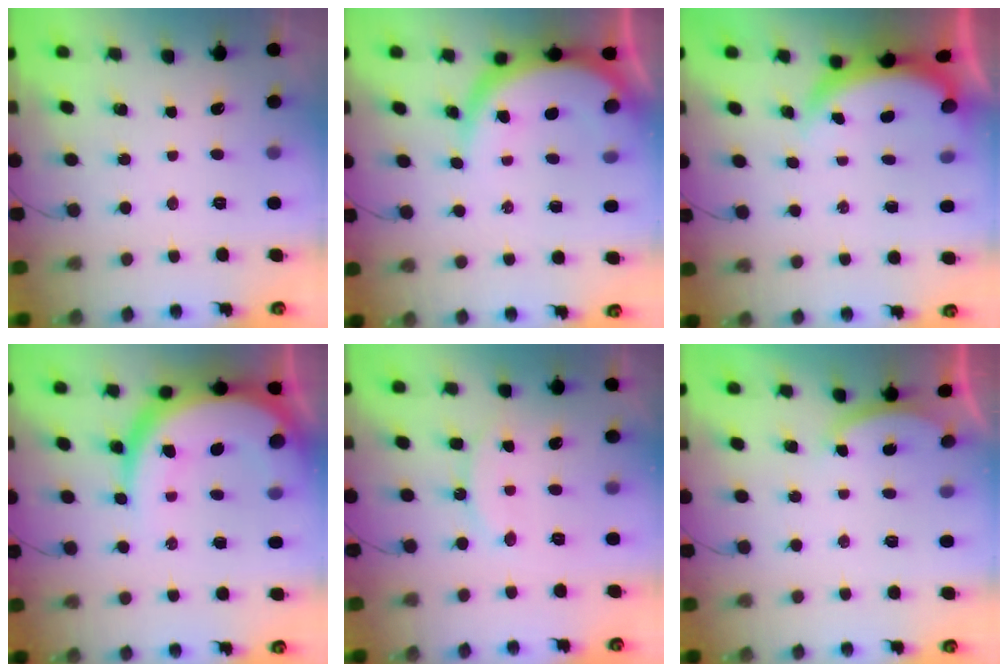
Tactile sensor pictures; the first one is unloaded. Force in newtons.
{"total": 9.5, "press": 9.4, "slide": 0.9}
{"total": 4.0, "press": 4.0, "slide": 0.2}
{"total": 19.7, "press": 19.6, "slide": 1.6}
{"total": 11.0, "press": 10.9, "slide": 1.0}
{"total": 2.2, "press": 2.1, "slide": 0.5}